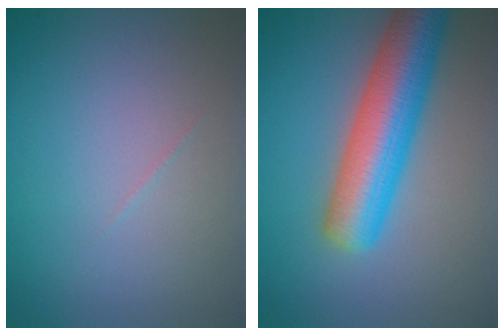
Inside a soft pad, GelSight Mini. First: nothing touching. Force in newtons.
{"total": 7.9, "press": 7.8, "slide": 0.3}